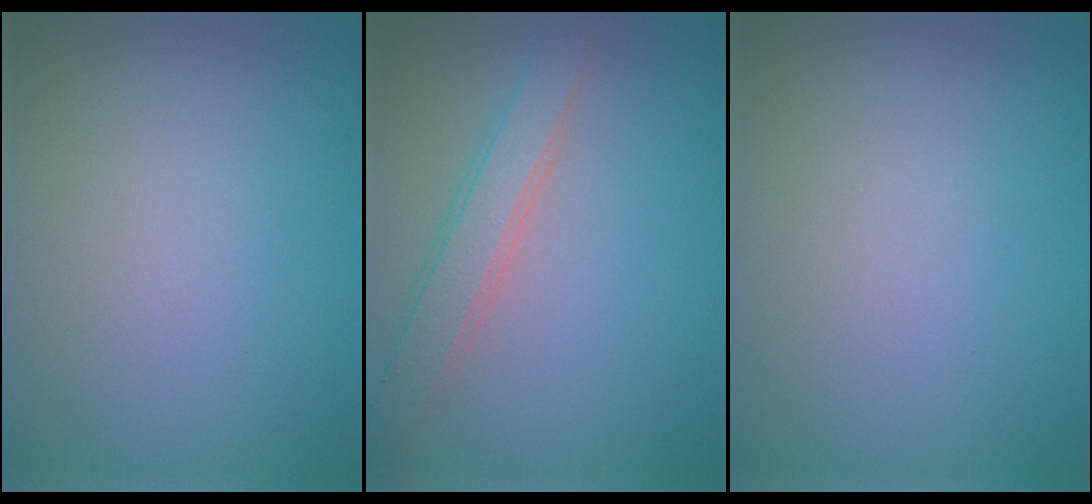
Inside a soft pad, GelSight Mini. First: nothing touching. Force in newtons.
{"total": 3.2, "press": 3.2, "slide": 0.1}
{"total": 0.0}